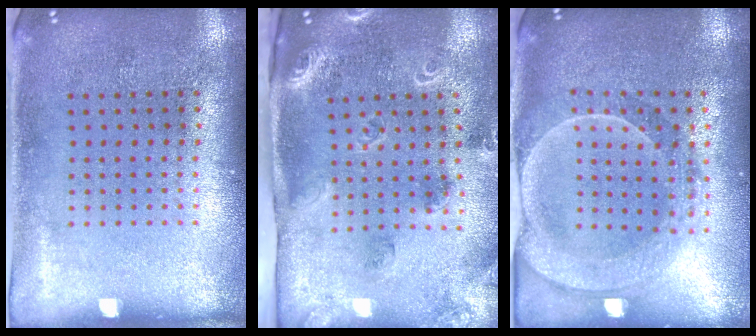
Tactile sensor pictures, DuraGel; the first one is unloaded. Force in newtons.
{"total": 1.8, "press": 1.7, "slide": 0.5}
{"total": 2.2, "press": 2.1, "slide": 0.9}